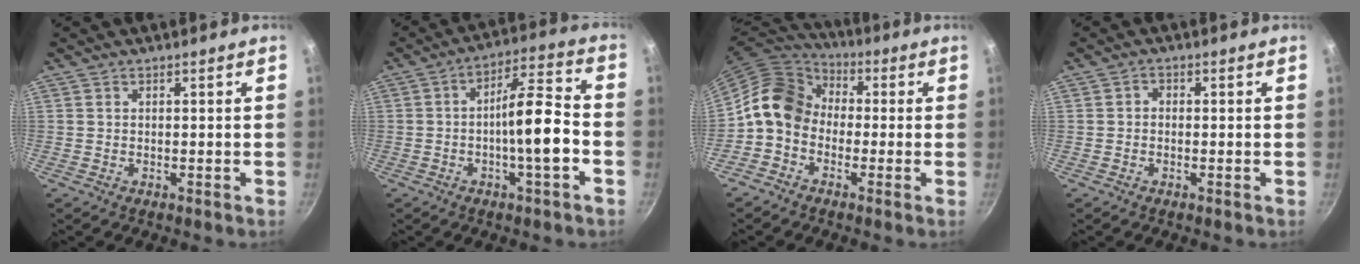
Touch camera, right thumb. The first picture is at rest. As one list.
[{"total": 11.4, "force": [-3.0, 2.6, 10.6], "torque": [-0.157, 0.042, -0.052]}, {"total": 11.5, "force": [-0.8, 9.2, 6.8], "torque": [-0.089, 0.038, -0.041]}, {"total": 1.2, "force": [-0.3, 1.0, 0.6], "torque": [-0.009, 0.007, -0.008]}]